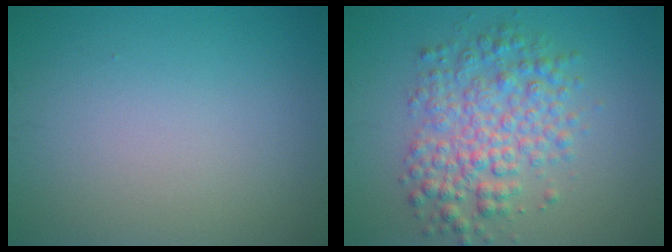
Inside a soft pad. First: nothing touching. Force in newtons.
{"total": 5.4, "press": 5.4, "slide": 0.0}